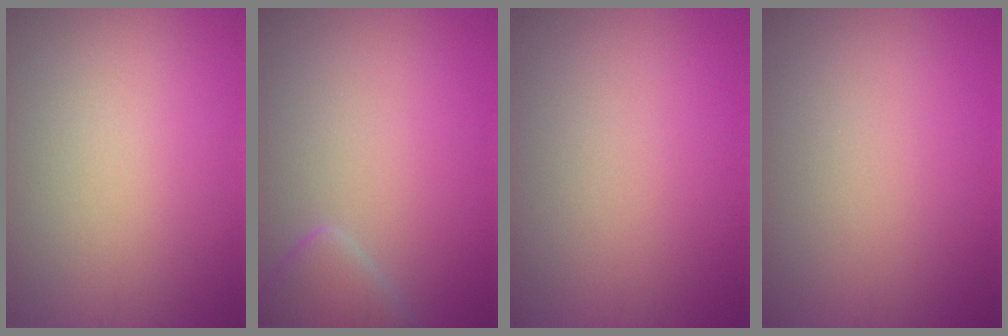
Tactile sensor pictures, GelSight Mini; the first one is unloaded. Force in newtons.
{"total": 2.8, "press": 2.8, "slide": 0.1}
{"total": 0.0}
{"total": 0.0}